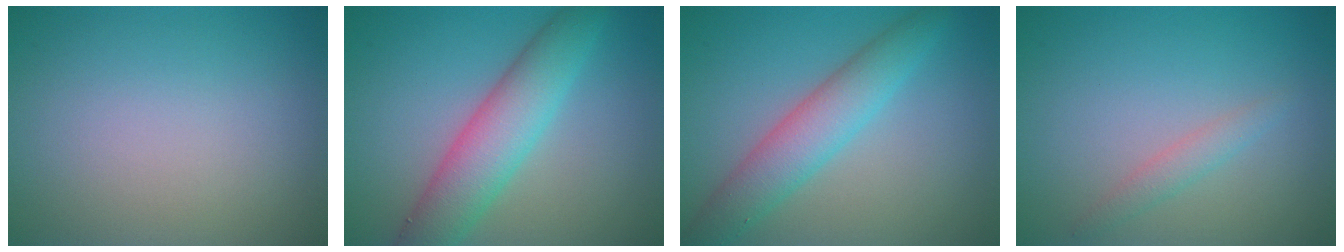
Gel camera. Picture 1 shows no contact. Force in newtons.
{"total": 6.1, "press": 6.1, "slide": 0.2}
{"total": 4.7, "press": 4.7, "slide": 0.1}
{"total": 1.3, "press": 1.3, "slide": 0.1}